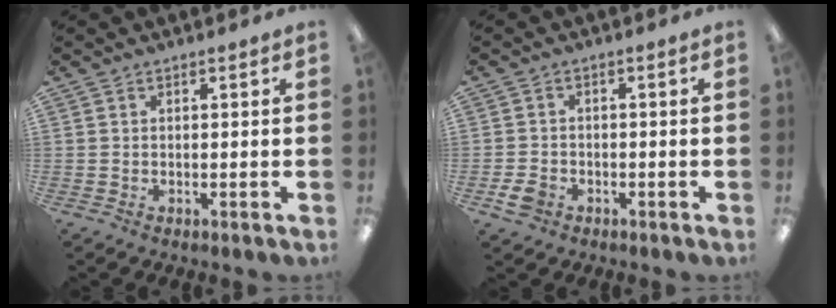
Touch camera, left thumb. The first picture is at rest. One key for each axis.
{"total": 3.6, "fx": -1.9, "fy": 2.6, "fz": 1.6, "tx": -0.029, "ty": 0.009, "tz": -0.035}